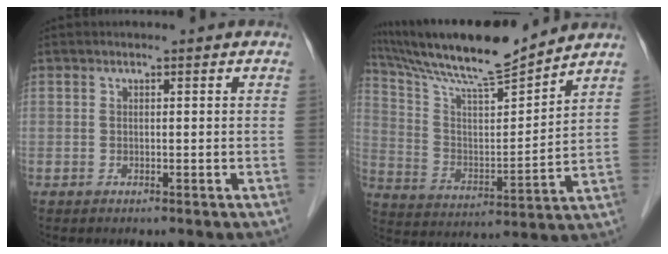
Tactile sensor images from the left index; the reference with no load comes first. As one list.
[{"total": 16.4, "force": [14.8, 0.3, 7.1], "torque": [-0.138, 0.006, 0.262]}]